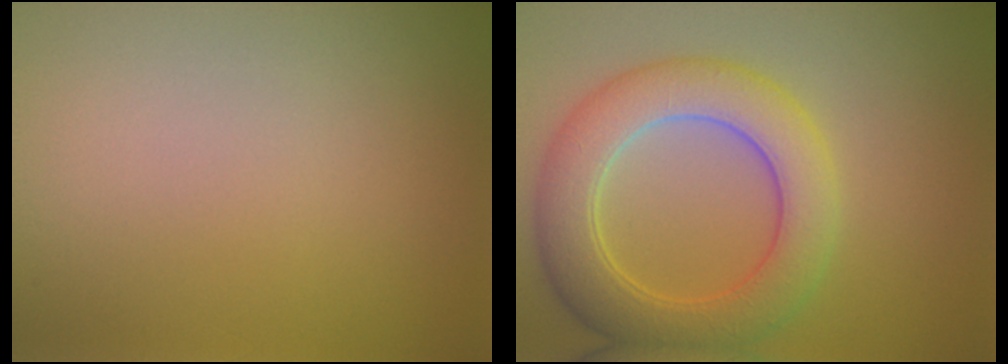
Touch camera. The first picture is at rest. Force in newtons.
{"total": 6.8, "press": 6.8, "slide": 0.3}